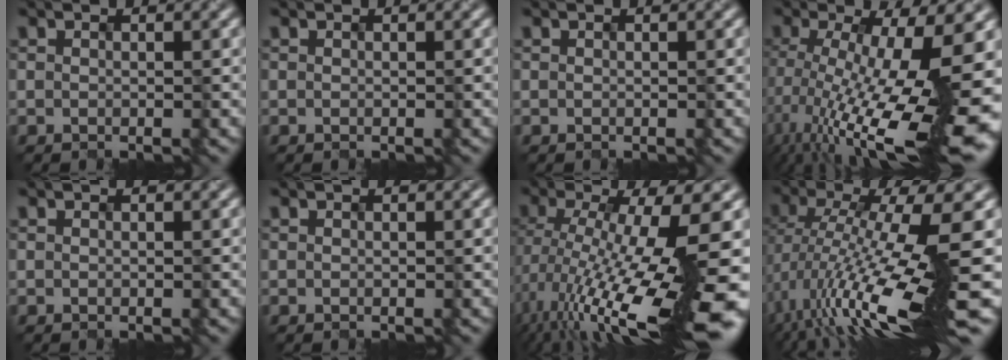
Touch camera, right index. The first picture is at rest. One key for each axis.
{"total": 0.0}
{"total": 0.0}
{"total": 17.6, "fx": -4.7, "fy": 5.0, "fz": 16.2, "tx": -0.262, "ty": -0.017, "tz": -0.068}
{"total": 0.0}
{"total": 0.0}
{"total": 15.5, "fx": -4.4, "fy": 3.8, "fz": 14.3, "tx": -0.255, "ty": -0.009, "tz": -0.063}
{"total": 12.9, "fx": -2.2, "fy": 2.7, "fz": 12.4, "tx": -0.233, "ty": -0.011, "tz": -0.022}